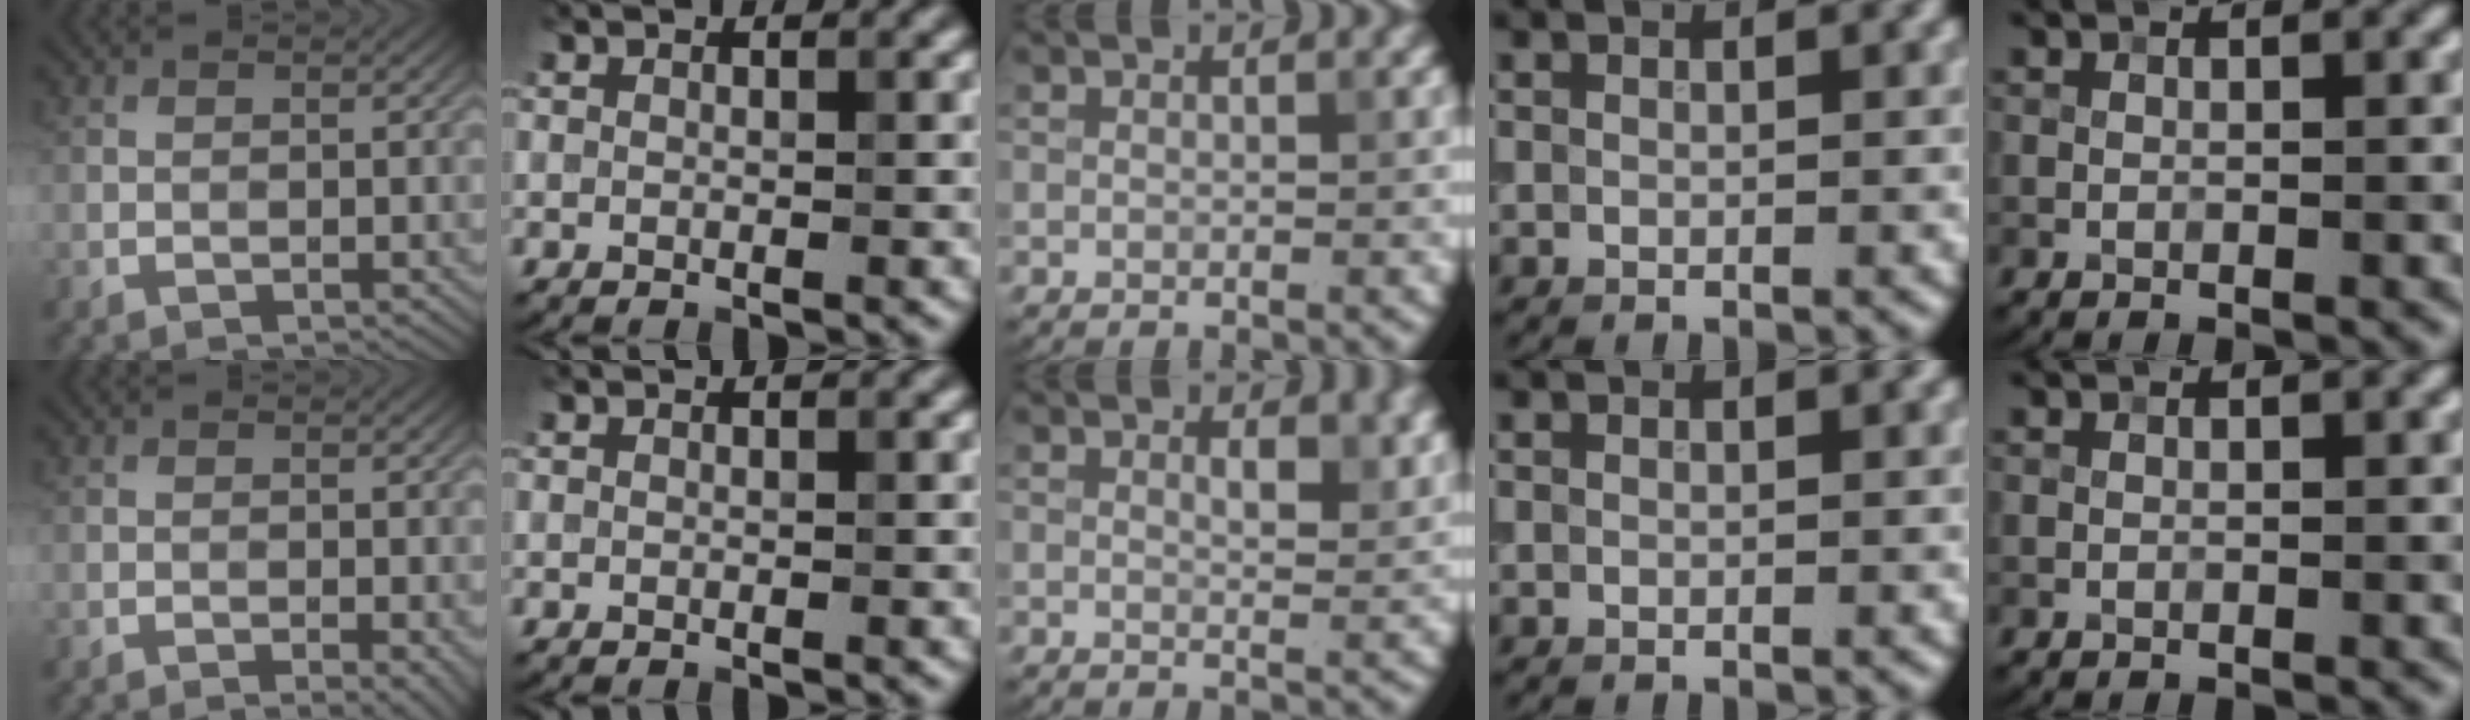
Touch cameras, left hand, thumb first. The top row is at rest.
{"thumb": {"total": 1.6, "force": [-0.6, 0.2, 1.5], "torque": [-0.022, -0.003, -0.010]}, "middle": {"total": 2.3, "force": [1.3, 0.8, 1.7], "torque": [-0.021, -0.005, 0.023]}}